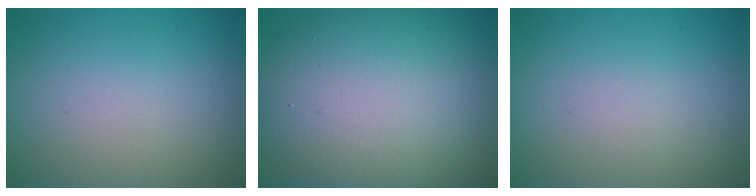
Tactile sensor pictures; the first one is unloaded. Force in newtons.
{"total": 14.6, "press": 14.6, "slide": 0.9}
{"total": 0.6, "press": 0.6, "slide": 0.0}